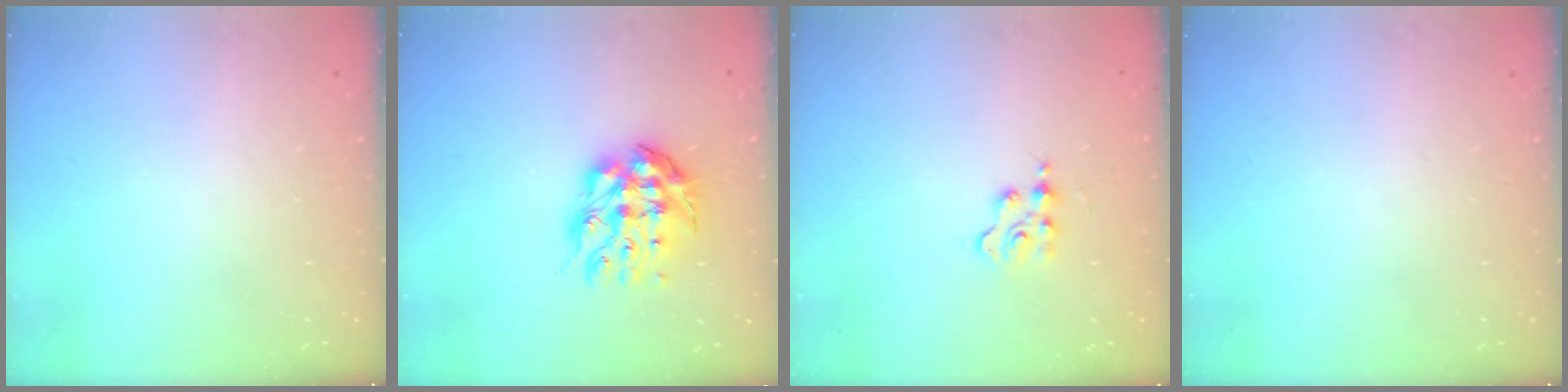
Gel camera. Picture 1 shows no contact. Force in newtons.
{"total": 11.4, "press": 11.3, "slide": 1.1}
{"total": 2.3, "press": 2.3, "slide": 0.3}
{"total": 0.0}